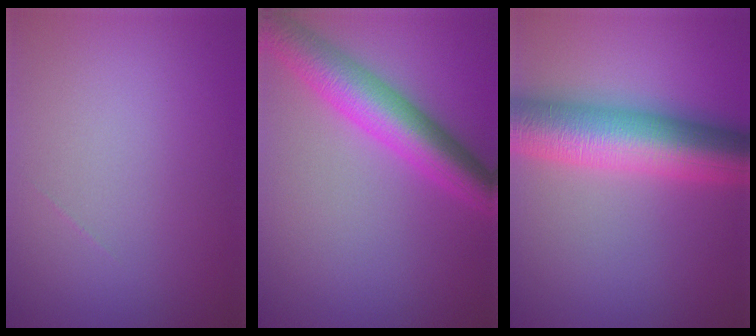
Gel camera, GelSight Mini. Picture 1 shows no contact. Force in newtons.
{"total": 6.2, "press": 6.2, "slide": 0.2}
{"total": 9.4, "press": 9.4, "slide": 0.0}